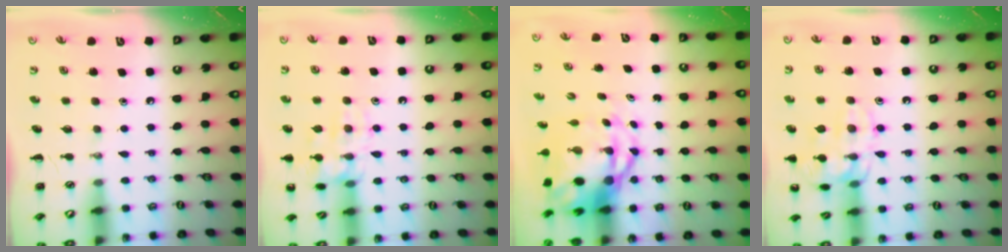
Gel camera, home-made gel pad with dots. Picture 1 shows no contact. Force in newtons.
{"total": 12.7, "press": 12.7, "slide": 0.7}
{"total": 8.3, "press": 8.0, "slide": 2.2}
{"total": 13.5, "press": 13.5, "slide": 0.6}